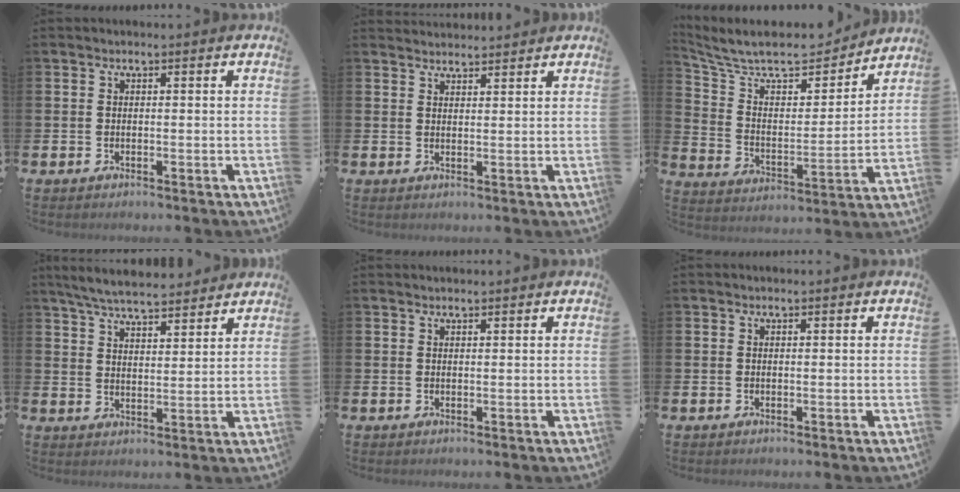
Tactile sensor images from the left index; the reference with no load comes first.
{"total": 2.4, "force": [2.4, 0.5, 0.0], "torque": [-0.005, -0.009, 0.044]}
{"total": 9.8, "force": [8.7, 3.0, 3.4], "torque": [-0.107, -0.061, 0.146]}
{"total": 6.3, "force": [6.1, 0.8, 1.6], "torque": [-0.049, -0.028, 0.108]}
{"total": 0.9, "force": [0.8, 0.1, 0.1], "torque": [0.005, -0.003, 0.014]}
{"total": 0.0}